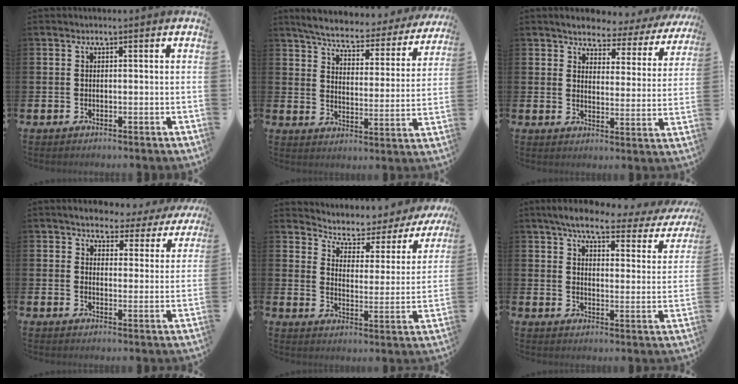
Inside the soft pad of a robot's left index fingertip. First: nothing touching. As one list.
[{"total": 5.3, "force": [5.0, 0.7, 1.7], "torque": [-0.059, -0.038, 0.078]}, {"total": 3.8, "force": [3.7, 0.9, 0.6], "torque": [-0.028, -0.035, 0.055]}, {"total": 3.8, "force": [3.6, 1.1, 0.3], "torque": [-0.022, -0.029, 0.057]}, {"total": 4.3, "force": [3.9, 1.7, 0.8], "torque": [-0.044, -0.037, 0.057]}, {"total": 5.8, "force": [4.7, 1.3, 3.1], "torque": [-0.076, -0.026, 0.072]}]